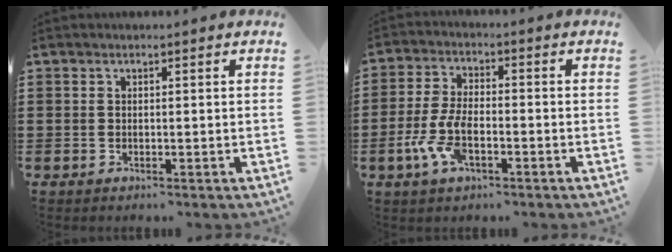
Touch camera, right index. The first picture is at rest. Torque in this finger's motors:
{"motor_torque": [2.14, 0.00, 0.74, 0.21]}